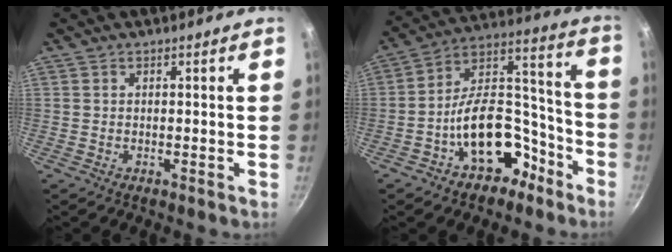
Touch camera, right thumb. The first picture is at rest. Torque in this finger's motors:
{"motor_torque": [2.21, 1.70, 1.46, -1.04, 0.45]}